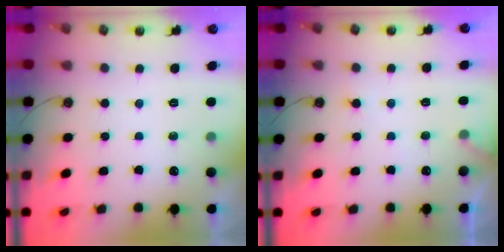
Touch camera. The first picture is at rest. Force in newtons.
{"total": 6.3, "press": 6.3, "slide": 0.4}